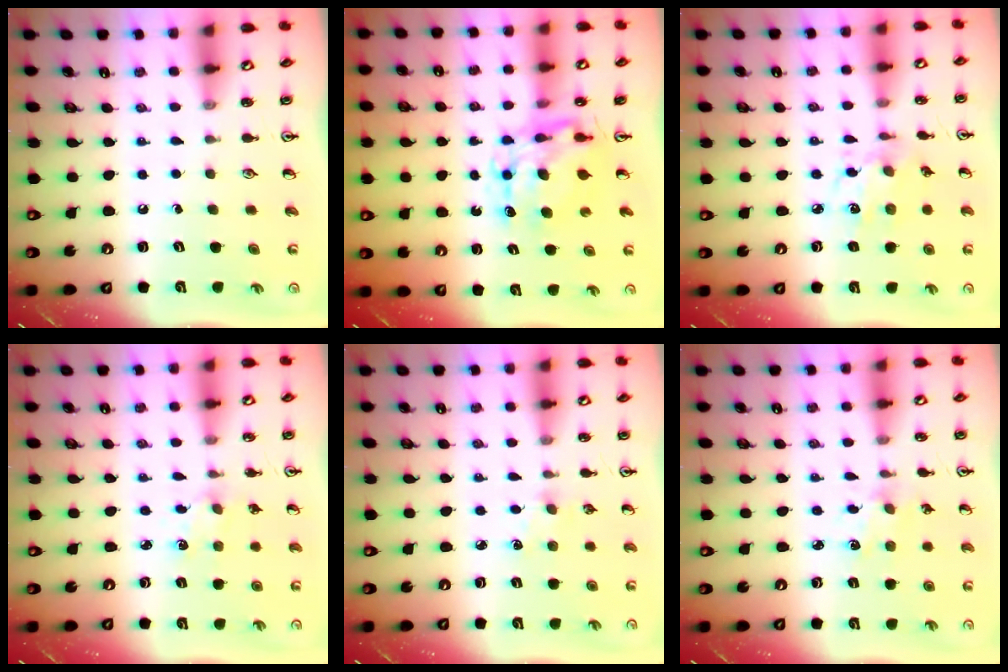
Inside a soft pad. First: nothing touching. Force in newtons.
{"total": 9.1, "press": 9.0, "slide": 0.8}
{"total": 6.2, "press": 6.2, "slide": 0.5}
{"total": 3.4, "press": 3.4, "slide": 0.5}
{"total": 2.9, "press": 2.9, "slide": 0.4}
{"total": 1.6, "press": 1.5, "slide": 0.4}